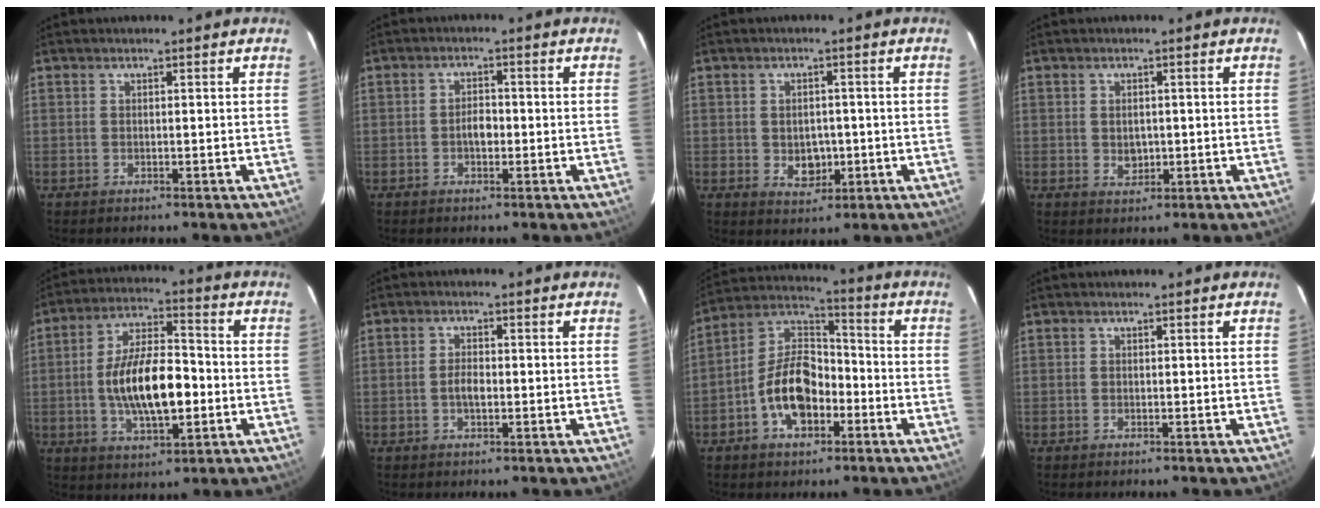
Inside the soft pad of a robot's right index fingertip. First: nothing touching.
{"total": 2.8, "force": [-0.7, 1.7, 2.1], "torque": [-0.037, 0.006, -0.013]}
{"total": 5.0, "force": [-0.9, 3.9, 3.1], "torque": [-0.052, -0.002, -0.004]}
{"total": 3.0, "force": [-0.3, 2.4, 1.8], "torque": [-0.028, -0.001, 0.000]}
{"total": 14.7, "force": [-2.3, 6.1, 13.1], "torque": [-0.246, 0.007, -0.037]}
{"total": 2.5, "force": [-0.6, 1.1, 2.1], "torque": [-0.043, 0.004, -0.012]}
{"total": 12.7, "force": [-4.9, 7.5, 9.0], "torque": [-0.176, 0.027, -0.083]}
{"total": 0.0}